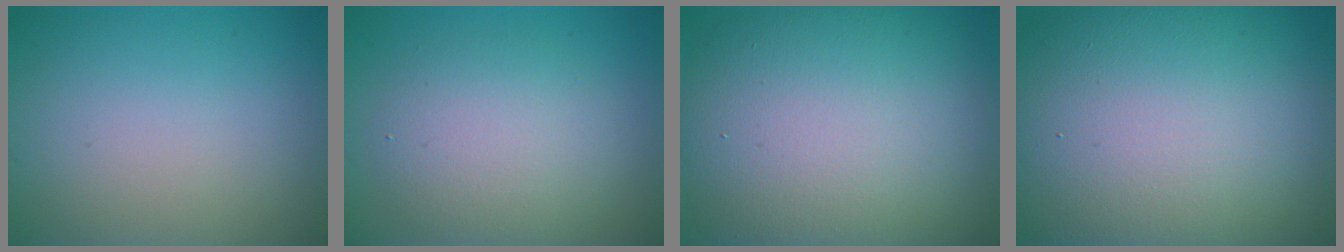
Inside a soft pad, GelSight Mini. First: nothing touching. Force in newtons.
{"total": 4.5, "press": 4.5, "slide": 0.1}
{"total": 15.4, "press": 15.4, "slide": 0.8}
{"total": 18.4, "press": 18.3, "slide": 1.2}